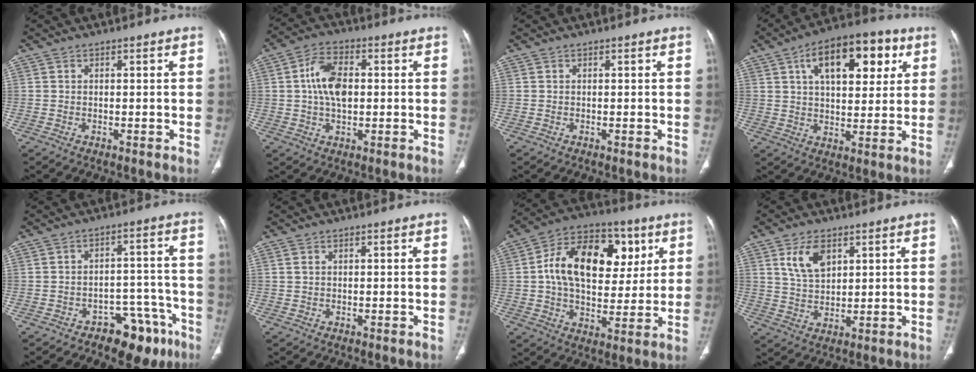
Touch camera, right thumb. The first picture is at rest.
{"total": 9.0, "force": [0.9, 5.3, 7.2], "torque": [-0.128, 0.011, 0.013]}
{"total": 0.0}
{"total": 17.3, "force": [6.9, 8.7, 13.2], "torque": [-0.159, -0.001, 0.104]}
{"total": 10.2, "force": [-7.1, 5.0, 5.3], "torque": [-0.041, 0.073, -0.102]}
{"total": 0.9, "force": [0.4, 0.5, 0.6], "torque": [-0.016, 0.010, 0.013]}
{"total": 20.5, "force": [4.8, 12.9, 15.2], "torque": [-0.220, 0.008, 0.072]}
{"total": 7.2, "force": [3.3, 4.1, 4.9], "torque": [-0.081, -0.016, 0.070]}